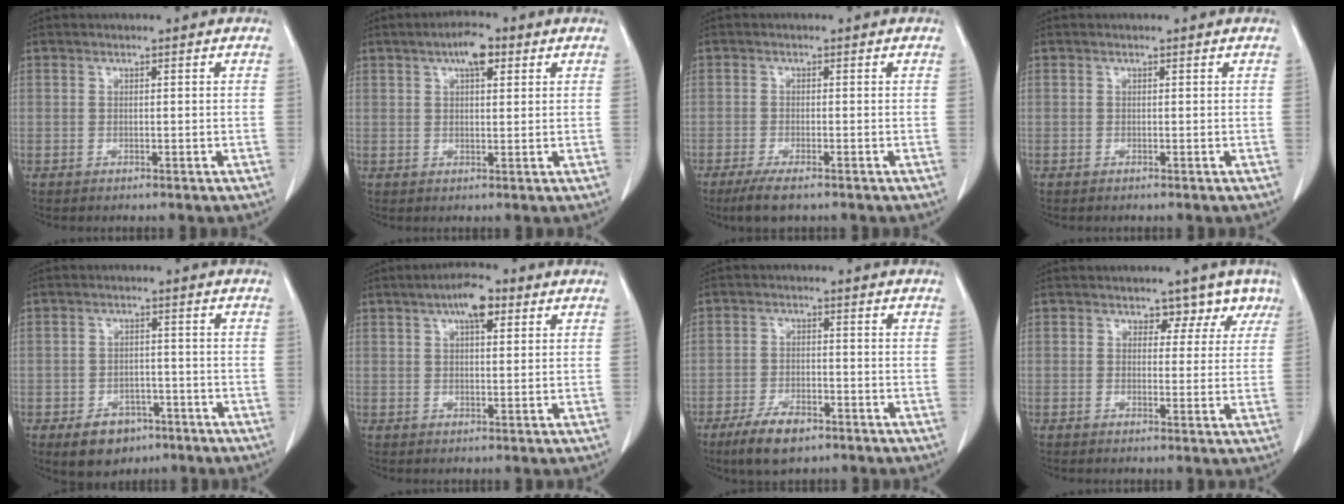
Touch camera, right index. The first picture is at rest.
{"total": 4.5, "force": [2.4, 1.5, 3.6], "torque": [-0.062, 0.008, 0.036]}
{"total": 4.4, "force": [-3.1, 1.0, 3.0], "torque": [-0.056, -0.010, -0.050]}
{"total": 0.0}
{"total": 5.9, "force": [-3.4, 4.1, 2.5], "torque": [-0.041, 0.003, -0.044]}
{"total": 5.2, "force": [2.7, 1.7, 4.1], "torque": [-0.072, 0.011, 0.039]}
{"total": 6.2, "force": [-4.1, 2.4, 3.9], "torque": [-0.080, -0.006, -0.070]}
{"total": 4.6, "force": [3.1, 3.2, 0.9], "torque": [0.009, -0.003, 0.023]}